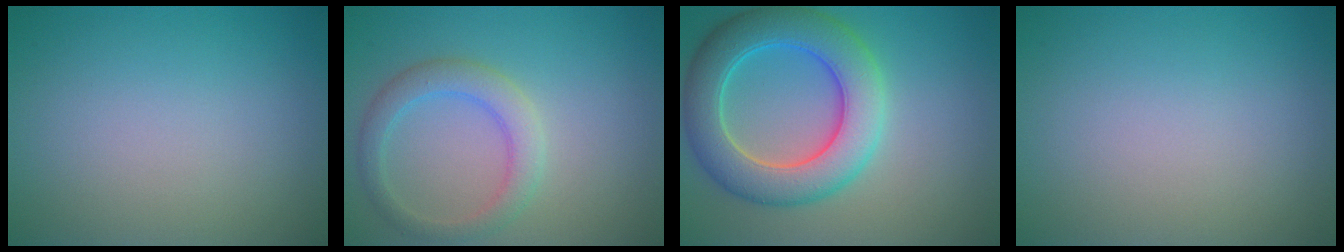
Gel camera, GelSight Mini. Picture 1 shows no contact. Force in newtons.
{"total": 3.2, "press": 3.2, "slide": 0.3}
{"total": 7.6, "press": 7.6, "slide": 0.3}
{"total": 0.0}